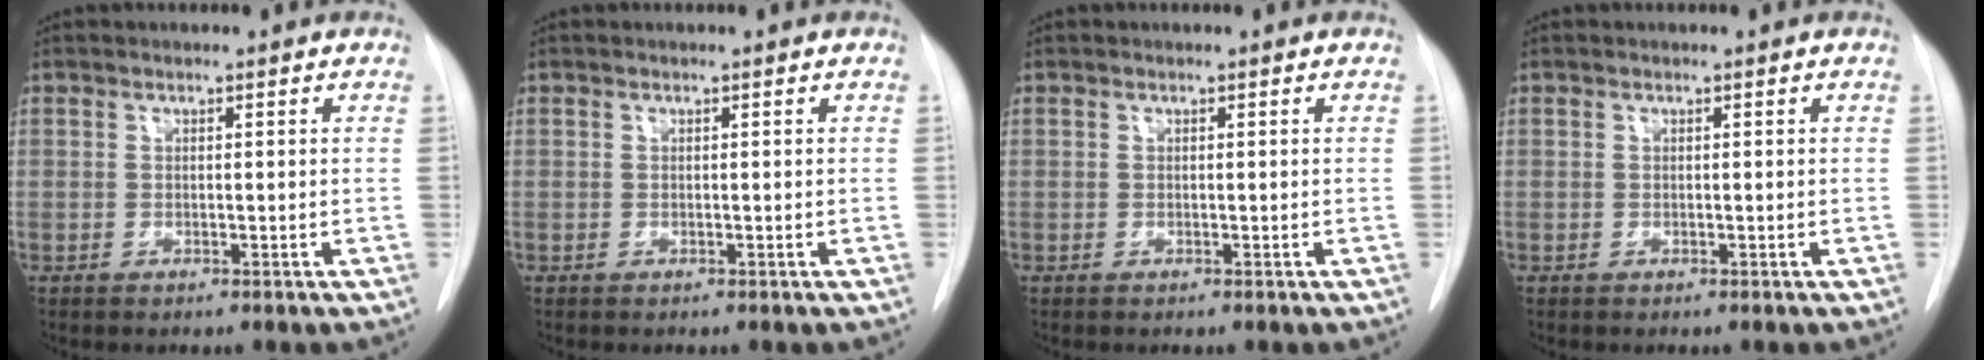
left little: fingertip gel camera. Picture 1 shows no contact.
{"total": 0.0}
{"total": 0.0}
{"total": 0.0}